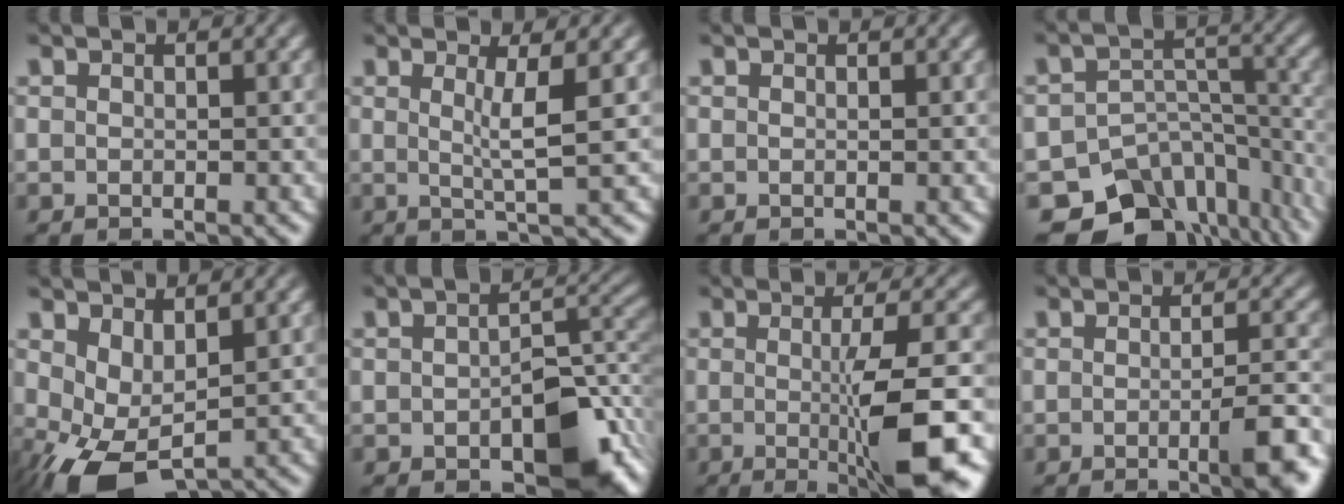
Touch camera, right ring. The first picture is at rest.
{"total": 2.8, "force": [0.9, -1.2, 2.3], "torque": [-0.033, -0.008, 0.022]}
{"total": 0.0}
{"total": 14.0, "force": [-9.3, 8.5, 6.1], "torque": [-0.074, -0.049, -0.129]}
{"total": 5.8, "force": [-2.4, 3.5, 4.0], "torque": [-0.091, -0.037, -0.022]}
{"total": 8.0, "force": [-2.8, 4.3, 6.2], "torque": [-0.053, -0.005, -0.034]}
{"total": 8.1, "force": [-1.5, 0.4, 7.9], "torque": [-0.101, -0.010, -0.014]}
{"total": 4.1, "force": [-1.6, 0.2, 3.7], "torque": [-0.035, 0.002, -0.030]}